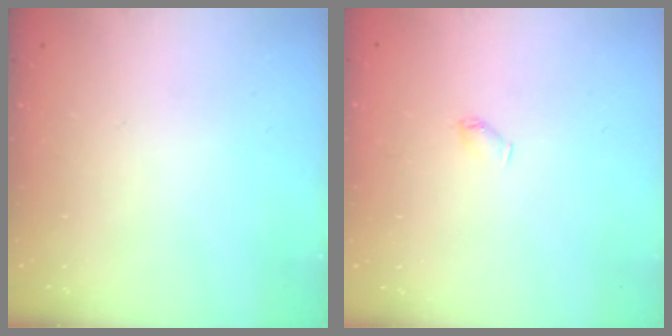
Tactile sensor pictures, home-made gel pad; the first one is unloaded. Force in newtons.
{"total": 3.8, "press": 3.7, "slide": 0.8}